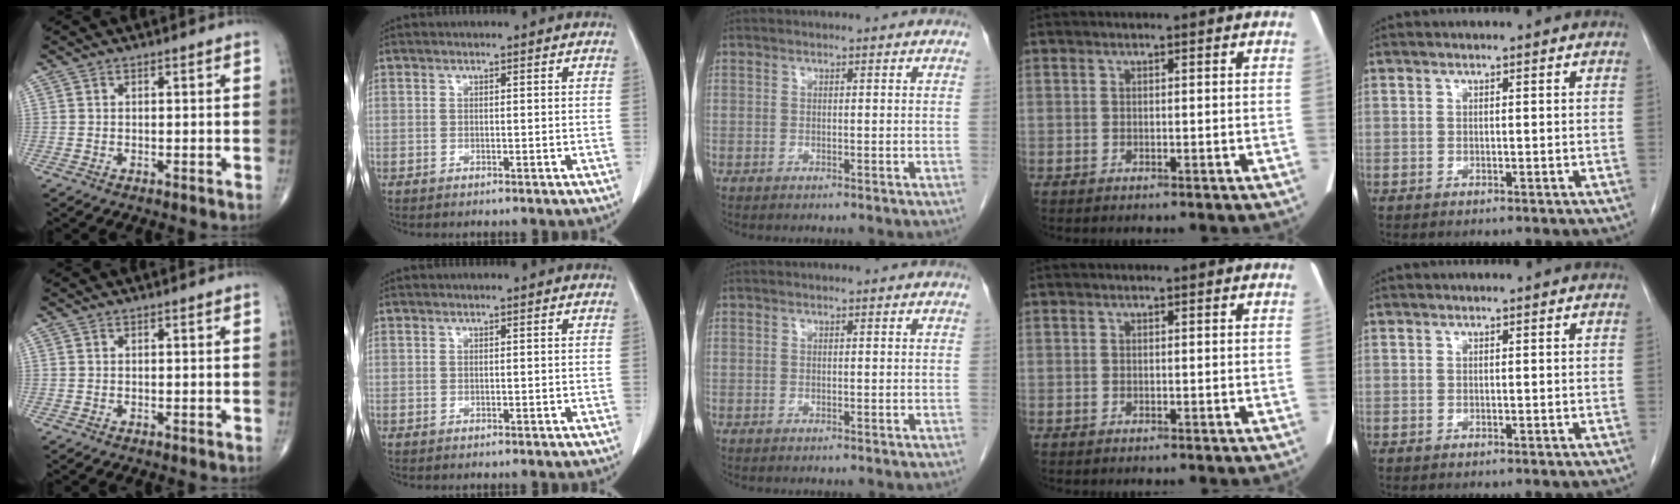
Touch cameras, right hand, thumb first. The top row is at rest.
{}